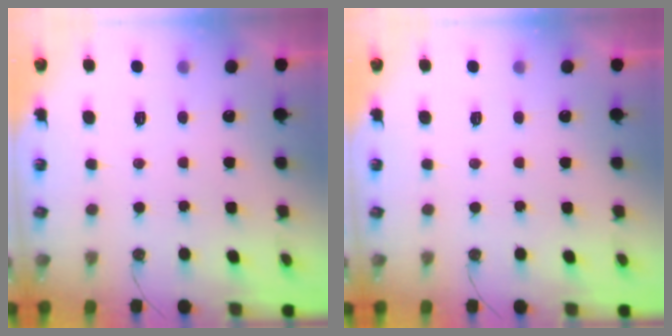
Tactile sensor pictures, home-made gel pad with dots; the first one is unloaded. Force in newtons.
{"total": 0.0}